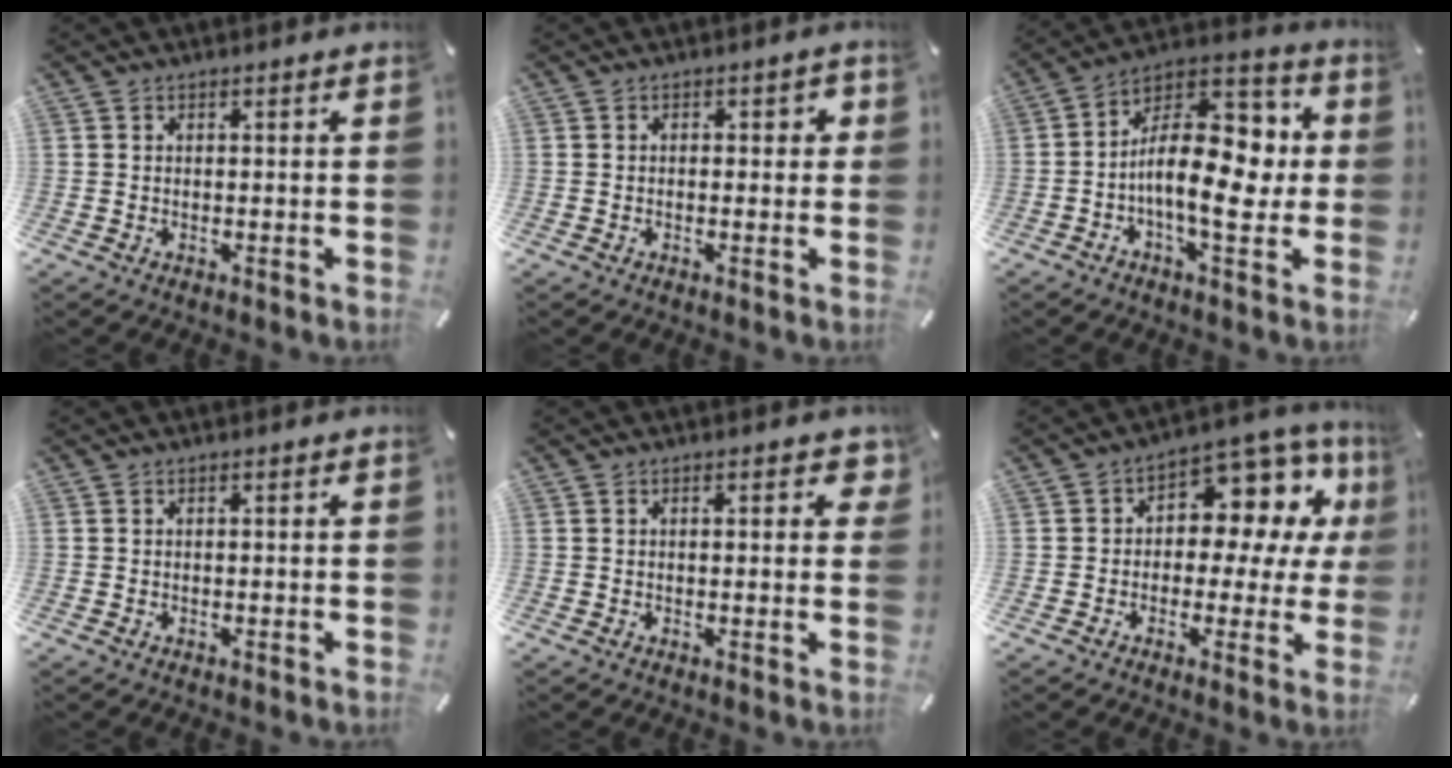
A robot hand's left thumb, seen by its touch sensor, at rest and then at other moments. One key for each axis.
{"total": 2.0, "fx": -0.4, "fy": 1.0, "fz": 1.7, "tx": -0.023, "ty": 0.005, "tz": -0.011}
{"total": 18.1, "fx": -1.4, "fy": 9.8, "fz": 15.2, "tx": -0.234, "ty": -0.004, "tz": -0.018}
{"total": 0.0}
{"total": 3.3, "fx": 1.2, "fy": 1.4, "fz": 2.7, "tx": -0.034, "ty": -0.002, "tz": 0.013}
{"total": 10.0, "fx": 2.9, "fy": 7.0, "fz": 6.6, "tx": -0.083, "ty": -0.032, "tz": 0.050}